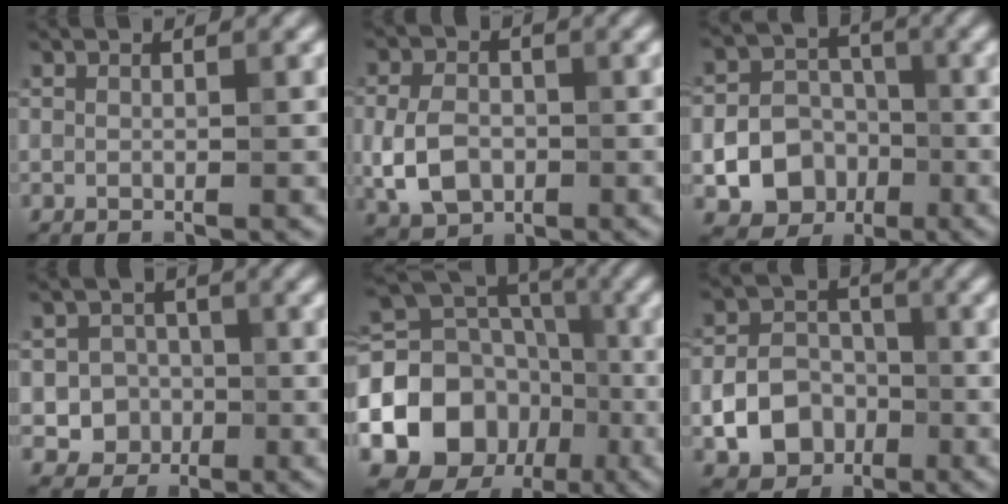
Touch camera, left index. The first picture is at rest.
{"total": 4.9, "force": [-0.9, 3.6, 3.2], "torque": [-0.069, -0.004, -0.020]}
{"total": 10.9, "force": [-3.4, 9.8, 3.4], "torque": [-0.048, -0.027, -0.066]}
{"total": 4.3, "force": [-1.2, 4.0, 1.1], "torque": [0.012, 0.002, -0.036]}
{"total": 12.6, "force": [-3.2, 10.6, 6.1], "torque": [-0.131, -0.004, -0.067]}
{"total": 5.6, "force": [-1.7, 4.5, 2.7], "torque": [-0.038, -0.004, -0.032]}